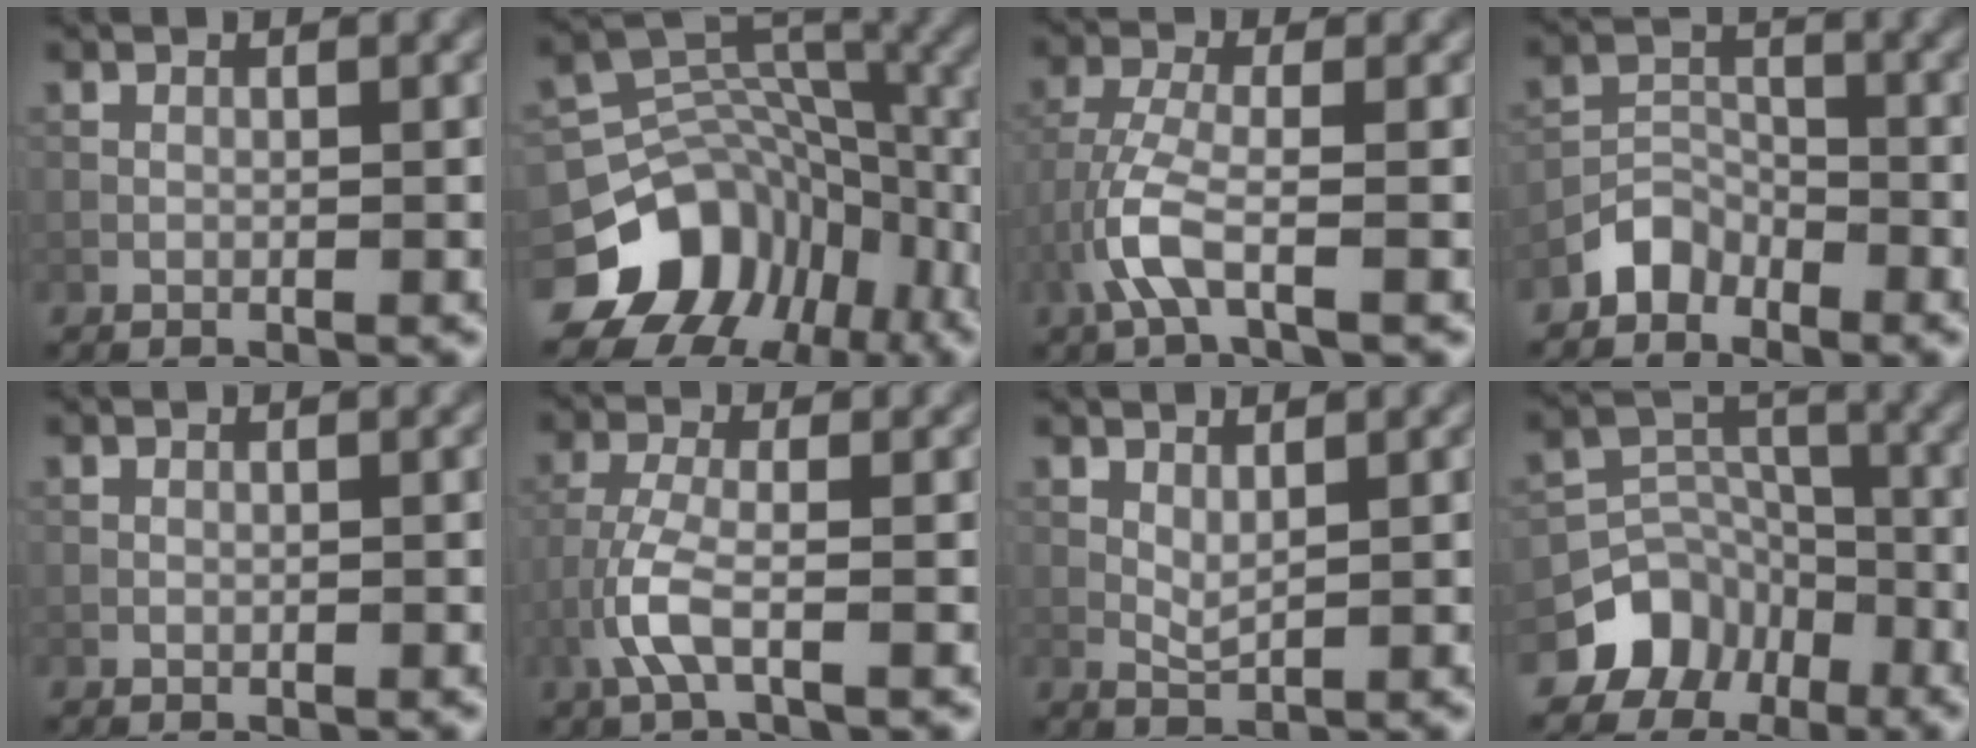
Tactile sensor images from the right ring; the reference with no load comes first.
{"total": 11.4, "force": [-6.3, 8.6, 4.2], "torque": [-0.079, 0.019, -0.103]}
{"total": 4.1, "force": [-2.0, 1.1, 3.4], "torque": [-0.082, 0.002, -0.050]}
{"total": 2.8, "force": [-2.2, 1.6, 0.5], "torque": [-0.002, 0.013, -0.048]}
{"total": 0.0}
{"total": 3.5, "force": [-1.6, 0.9, 3.0], "torque": [-0.071, 0.004, -0.042]}
{"total": 1.4, "force": [0.8, 0.5, 1.1], "torque": [-0.029, -0.002, 0.020]}
{"total": 7.2, "force": [-4.9, 5.1, 1.2], "torque": [0.002, 0.008, -0.088]}